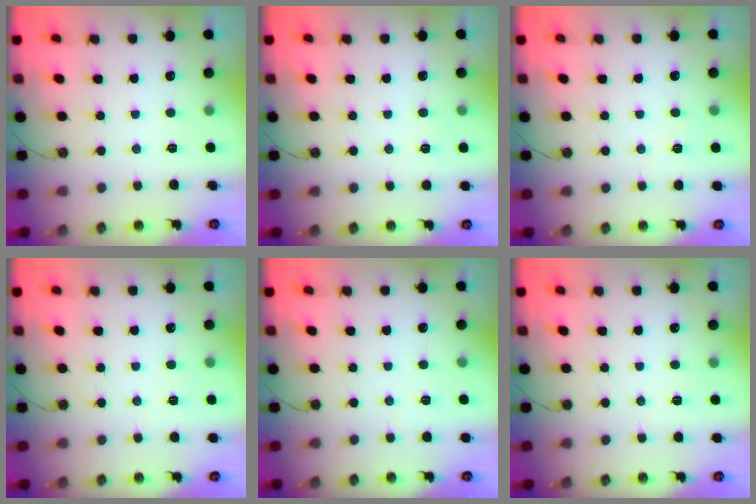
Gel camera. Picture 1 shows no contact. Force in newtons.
{"total": 4.5, "press": 3.8, "slide": 2.5}
{"total": 4.4, "press": 3.8, "slide": 2.3}
{"total": 2.8, "press": 2.7, "slide": 0.9}
{"total": 1.8, "press": 1.7, "slide": 0.6}
{"total": 2.8, "press": 1.5, "slide": 2.3}